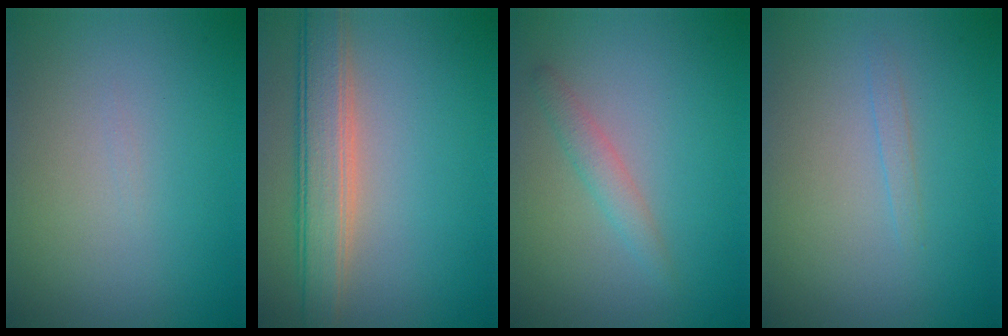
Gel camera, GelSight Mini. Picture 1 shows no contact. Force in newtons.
{"total": 5.0, "press": 5.0, "slide": 0.5}
{"total": 1.6, "press": 1.6, "slide": 0.0}
{"total": 0.7, "press": 0.7, "slide": 0.1}